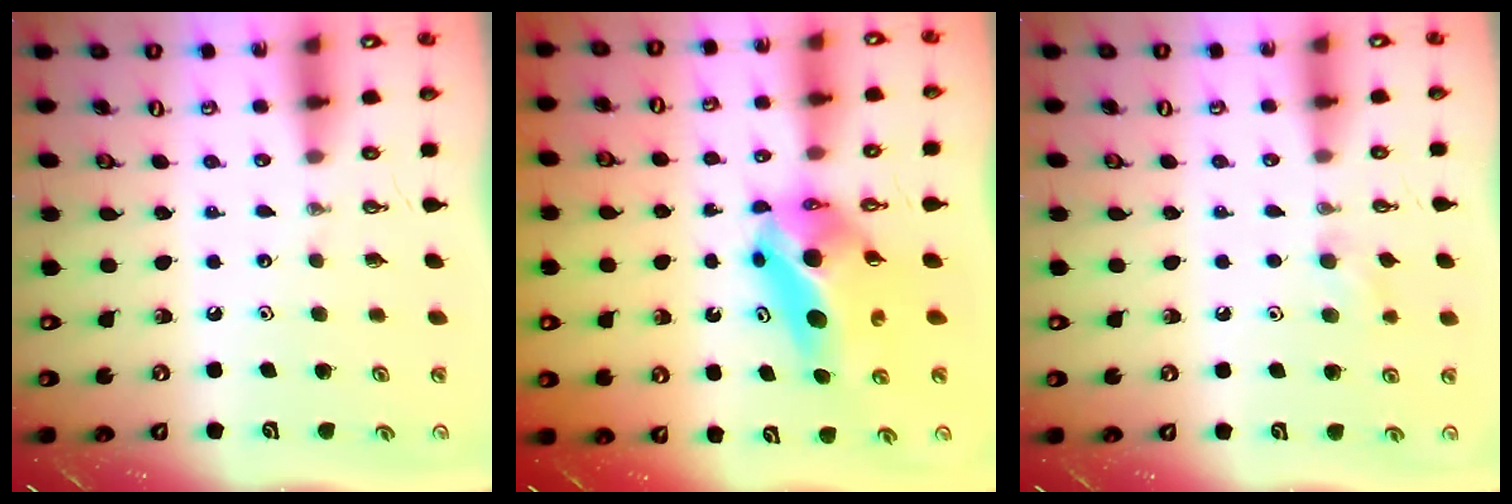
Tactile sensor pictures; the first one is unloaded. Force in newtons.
{"total": 8.7, "press": 8.3, "slide": 2.3}
{"total": 6.9, "press": 6.6, "slide": 2.3}